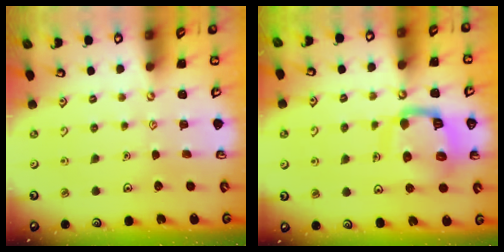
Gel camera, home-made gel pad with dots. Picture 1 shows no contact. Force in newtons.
{"total": 11.8, "press": 11.7, "slide": 1.3}